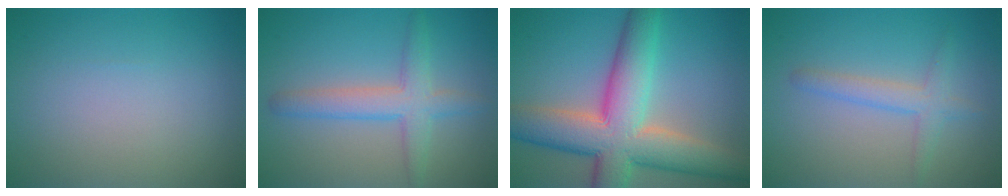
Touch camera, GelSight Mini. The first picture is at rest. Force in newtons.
{"total": 3.8, "press": 3.8, "slide": 0.3}
{"total": 10.9, "press": 10.9, "slide": 0.9}
{"total": 2.4, "press": 2.4, "slide": 0.1}